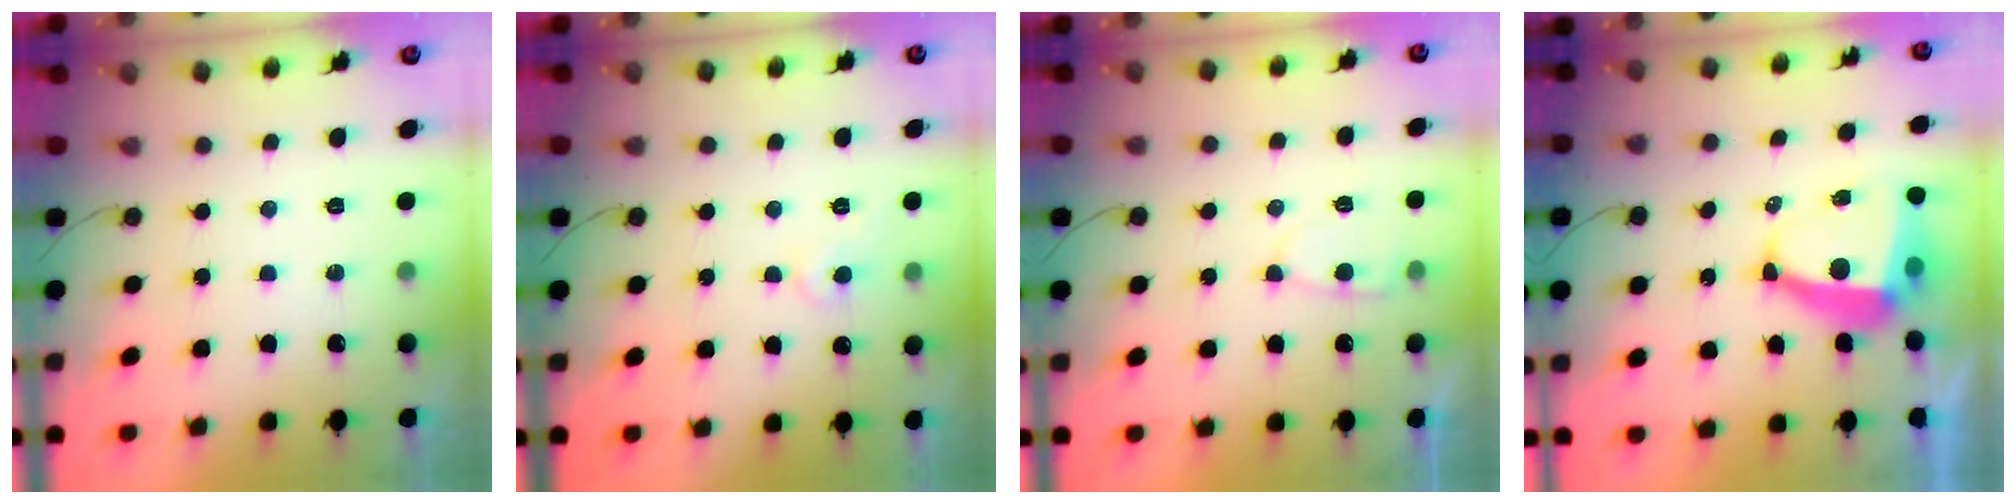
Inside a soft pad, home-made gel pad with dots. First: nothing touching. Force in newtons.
{"total": 5.0, "press": 5.0, "slide": 0.4}
{"total": 4.9, "press": 4.9, "slide": 0.6}
{"total": 8.7, "press": 8.6, "slide": 1.2}